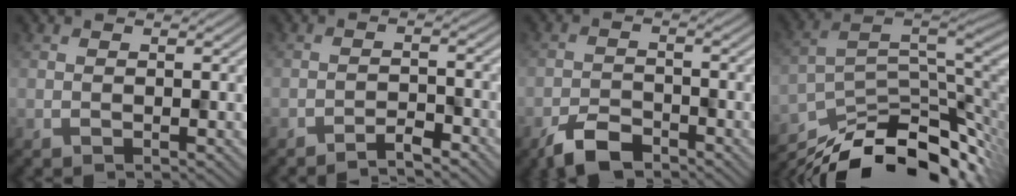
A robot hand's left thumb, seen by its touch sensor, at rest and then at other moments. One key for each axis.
{"total": 2.7, "fx": -2.4, "fy": 0.3, "fz": 1.3, "tx": -0.021, "ty": 0.006, "tz": -0.044}
{"total": 5.0, "fx": -3.7, "fy": 2.1, "fz": 2.6, "tx": -0.045, "ty": -0.005, "tz": -0.072}
{"total": 13.6, "fx": -9.7, "fy": 5.0, "fz": 8.1, "tx": -0.160, "ty": -0.016, "tz": -0.150}